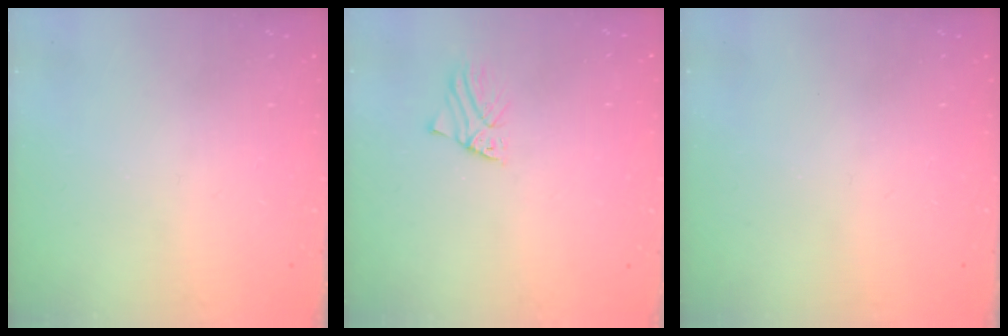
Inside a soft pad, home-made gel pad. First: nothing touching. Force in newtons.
{"total": 1.2, "press": 1.2, "slide": 0.1}
{"total": 0.0}